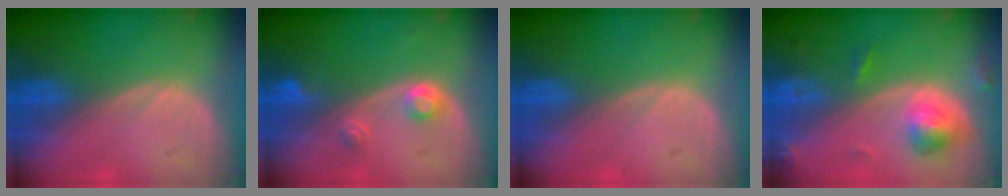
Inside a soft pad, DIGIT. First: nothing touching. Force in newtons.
{"total": 2.9, "press": 2.7, "slide": 1.0}
{"total": 0.0}
{"total": 5.0, "press": 4.8, "slide": 1.5}